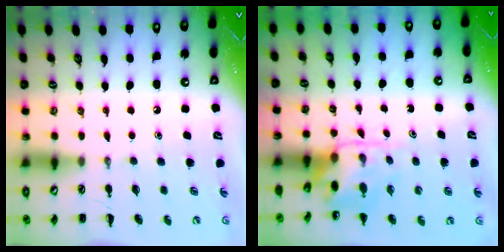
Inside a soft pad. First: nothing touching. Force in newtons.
{"total": 4.2, "press": 4.0, "slide": 1.0}